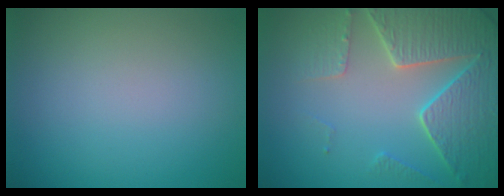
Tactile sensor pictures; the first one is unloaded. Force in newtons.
{"total": 6.7, "press": 5.4, "slide": 4.0}